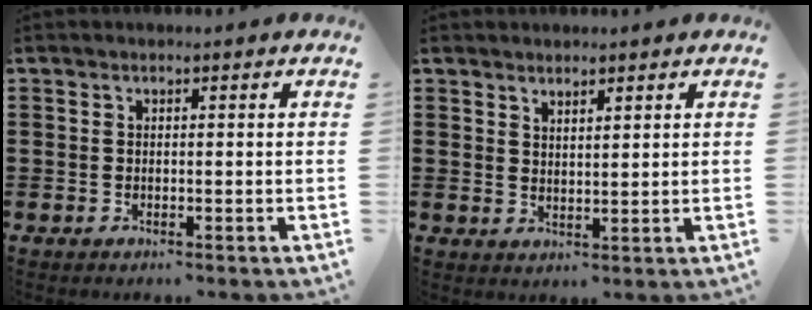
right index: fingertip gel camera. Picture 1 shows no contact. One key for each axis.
{"total": 1.8, "fx": 1.8, "fy": 0.4, "fz": 0.2, "tx": -0.007, "ty": 0.004, "tz": 0.034}